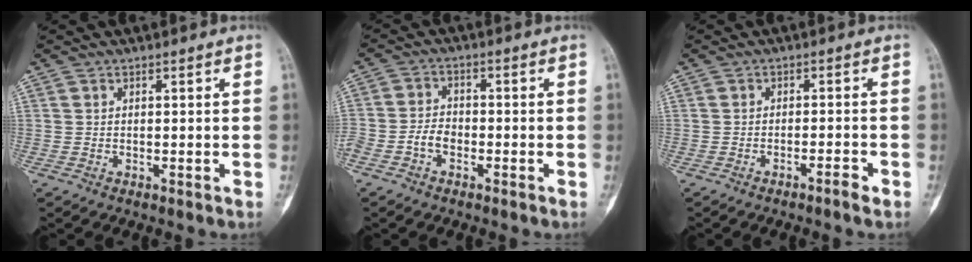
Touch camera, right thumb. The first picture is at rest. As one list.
[{"total": 3.9, "force": [-1.7, 2.6, 2.3], "torque": [-0.037, 0.019, -0.036]}, {"total": 2.1, "force": [-1.5, 0.1, 1.4], "torque": [-0.027, 0.010, -0.026]}]